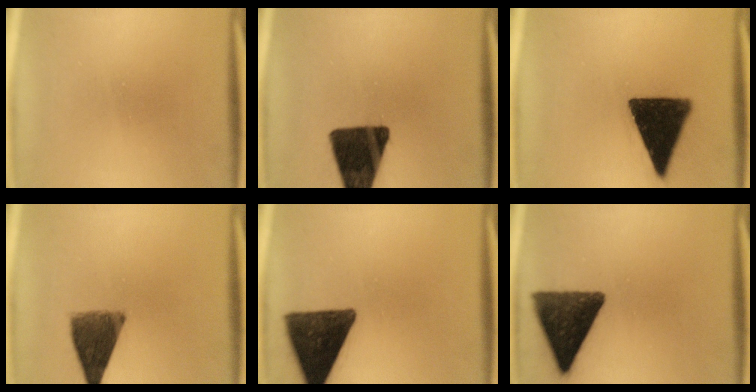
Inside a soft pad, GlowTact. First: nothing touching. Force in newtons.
{"total": 16.1}
{"total": 16.6}
{"total": 8.7}
{"total": 14.8}
{"total": 13.8}